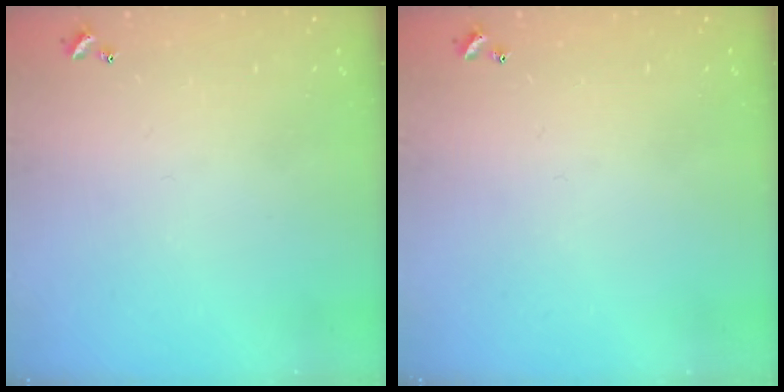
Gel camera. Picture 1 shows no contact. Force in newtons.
{"total": 0.0}